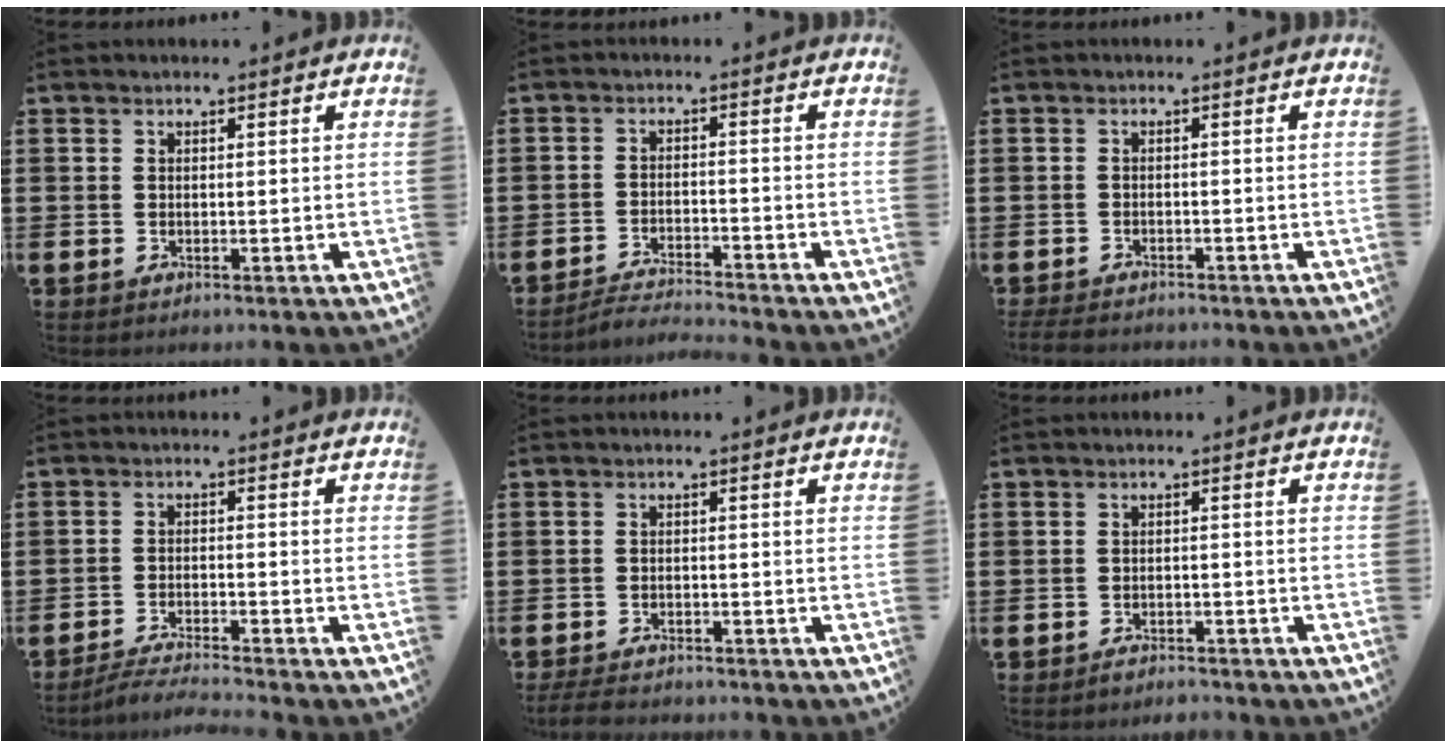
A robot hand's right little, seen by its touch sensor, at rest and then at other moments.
{"total": 2.6, "force": [-2.6, -0.2, 0.1], "torque": [-0.005, 0.002, -0.055]}
{"total": 1.6, "force": [-1.5, 0.2, 0.5], "torque": [-0.010, 0.004, -0.031]}
{"total": 2.9, "force": [-2.8, -0.3, 0.6], "torque": [-0.010, 0.001, -0.057]}
{"total": 2.3, "force": [-2.3, 0.2, 0.4], "torque": [-0.009, 0.005, -0.048]}
{"total": 1.6, "force": [-1.6, 0.1, 0.0], "torque": [-0.007, 0.003, -0.034]}